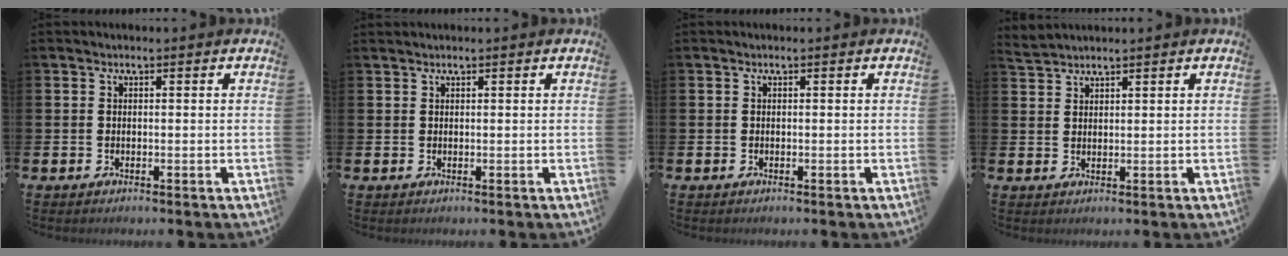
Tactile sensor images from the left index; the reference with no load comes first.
{"total": 0.8, "force": [0.8, 0.1, 0.1], "torque": [-0.001, 0.001, 0.014]}
{"total": 0.0}
{"total": 2.3, "force": [2.2, 0.2, -0.1], "torque": [-0.003, -0.005, 0.043]}